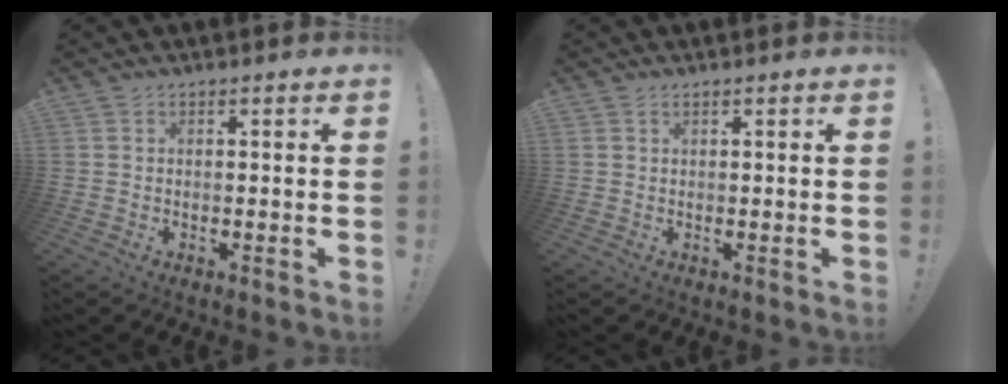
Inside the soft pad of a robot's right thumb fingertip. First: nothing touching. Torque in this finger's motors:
{"motor_torque": [0.06, -0.29, -0.20, 0.40, 0.11]}